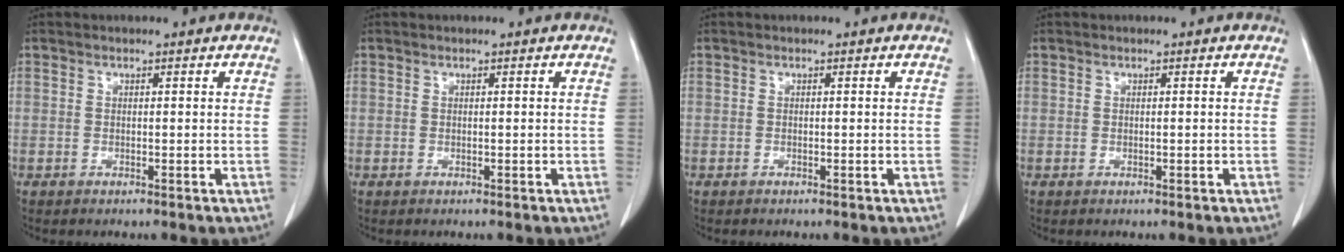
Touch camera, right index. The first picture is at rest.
{"total": 0.0}
{"total": 0.0}
{"total": 0.0}